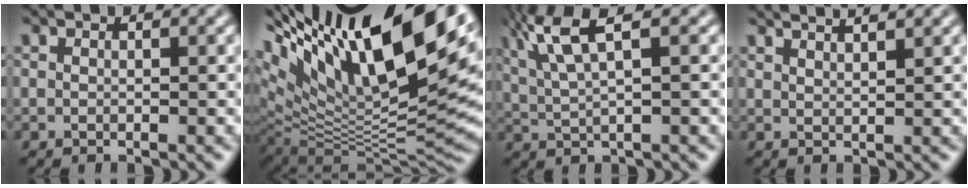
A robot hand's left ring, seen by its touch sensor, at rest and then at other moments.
{"total": 18.3, "force": [8.0, 6.7, 15.0], "torque": [-0.237, 0.017, 0.166]}
{"total": 5.5, "force": [2.2, 1.2, 4.9], "torque": [-0.111, 0.018, 0.056]}
{"total": 3.5, "force": [2.9, 0.8, 1.7], "torque": [-0.016, 0.028, 0.029]}